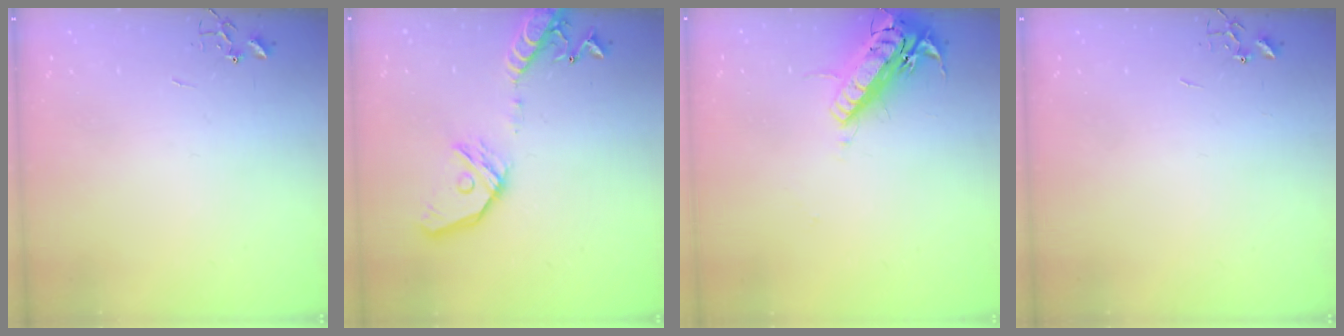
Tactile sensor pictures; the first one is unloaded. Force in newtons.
{"total": 16.3, "press": 16.0, "slide": 3.2}
{"total": 17.6, "press": 17.3, "slide": 3.4}
{"total": 0.0}